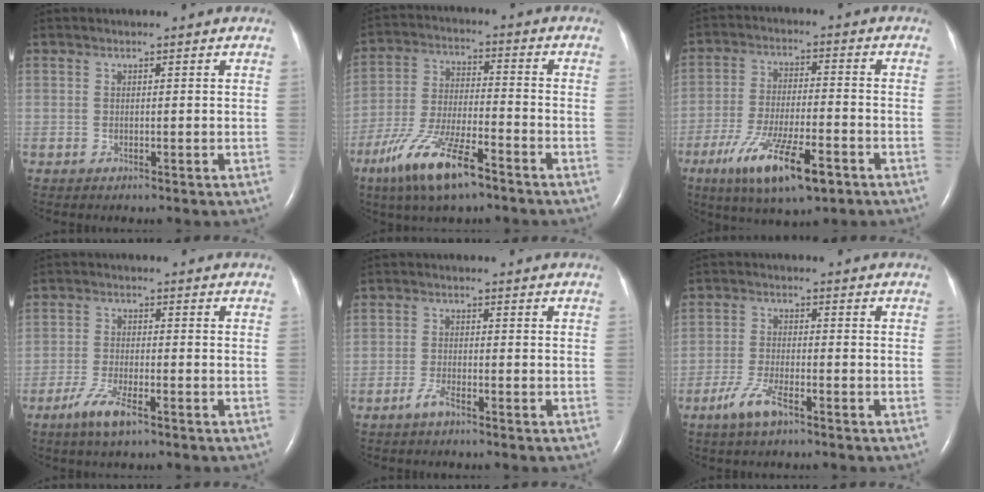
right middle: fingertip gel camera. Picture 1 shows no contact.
{"total": 12.5, "force": [-8.0, 2.6, 9.2], "torque": [-0.189, -0.018, -0.147]}
{"total": 13.0, "force": [-7.1, 2.9, 10.6], "torque": [-0.199, -0.021, -0.116]}
{"total": 5.3, "force": [-3.3, 1.0, 4.0], "torque": [-0.089, -0.008, -0.062]}
{"total": 2.3, "force": [-1.7, 0.3, 1.5], "torque": [-0.039, -0.003, -0.035]}
{"total": 5.0, "force": [-3.2, 1.1, 3.6], "torque": [-0.086, -0.006, -0.062]}